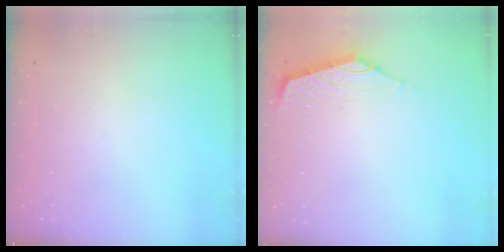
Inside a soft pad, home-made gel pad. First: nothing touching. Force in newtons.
{"total": 1.8, "press": 1.6, "slide": 0.7}